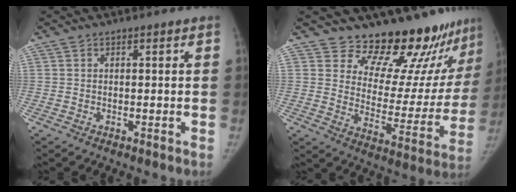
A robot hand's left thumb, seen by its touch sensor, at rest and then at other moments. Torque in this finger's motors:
{"motor_torque": [-0.03, 0.30, -0.06, 0.06, 0.00]}